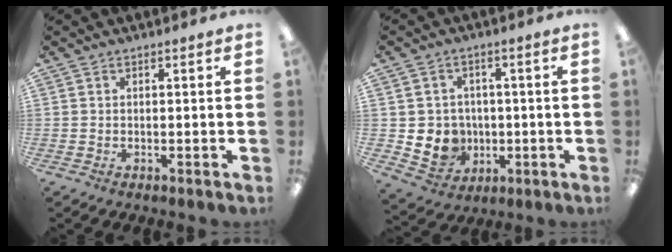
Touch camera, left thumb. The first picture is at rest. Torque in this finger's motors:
{"motor_torque": [-0.22, 0.25, 0.34, -0.33, 0.00]}